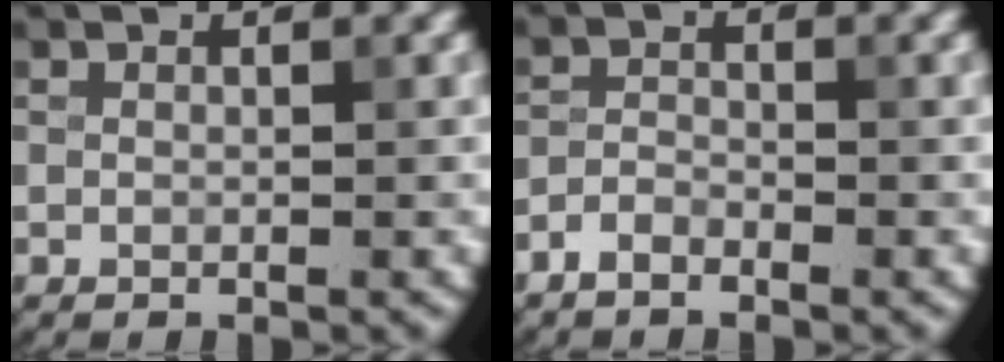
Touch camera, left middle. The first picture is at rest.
{"total": 1.6, "force": [-1.3, 0.7, 0.7], "torque": [-0.012, 0.004, -0.031]}